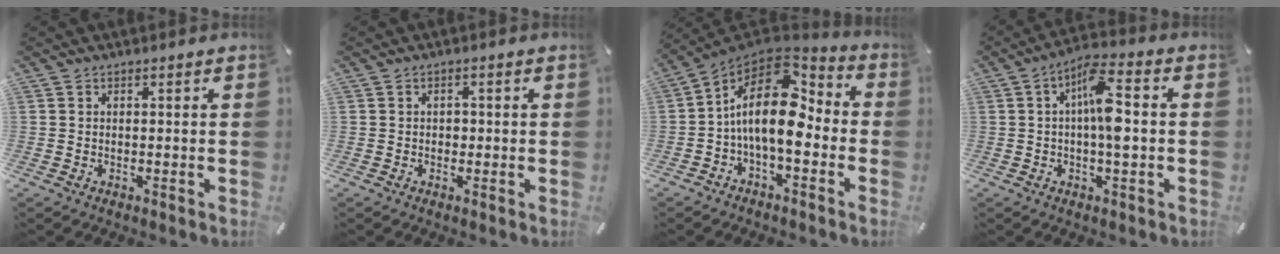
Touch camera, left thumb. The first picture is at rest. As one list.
[{"total": 1.3, "force": [-0.3, 1.1, 0.6], "torque": [-0.013, 0.005, -0.008]}, {"total": 16.6, "force": [-0.4, 9.3, 13.8], "torque": [-0.256, -0.010, -0.013]}, {"total": 9.8, "force": [-0.1, 3.4, 9.2], "torque": [-0.162, 0.012, -0.003]}]